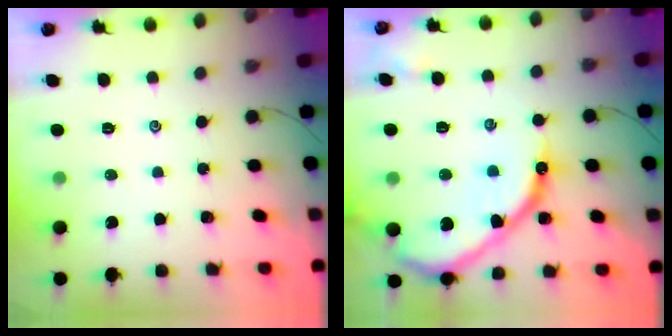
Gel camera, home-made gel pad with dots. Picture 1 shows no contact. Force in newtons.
{"total": 18.5, "press": 18.4, "slide": 1.8}